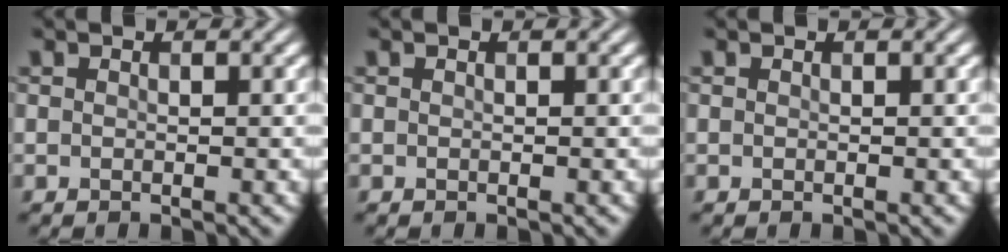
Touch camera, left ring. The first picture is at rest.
{"total": 0.0}
{"total": 0.0}